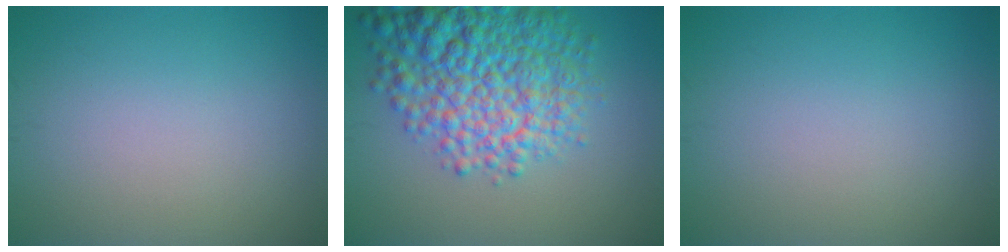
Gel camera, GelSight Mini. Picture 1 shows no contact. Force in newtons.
{"total": 9.7, "press": 9.7, "slide": 0.4}
{"total": 0.0}